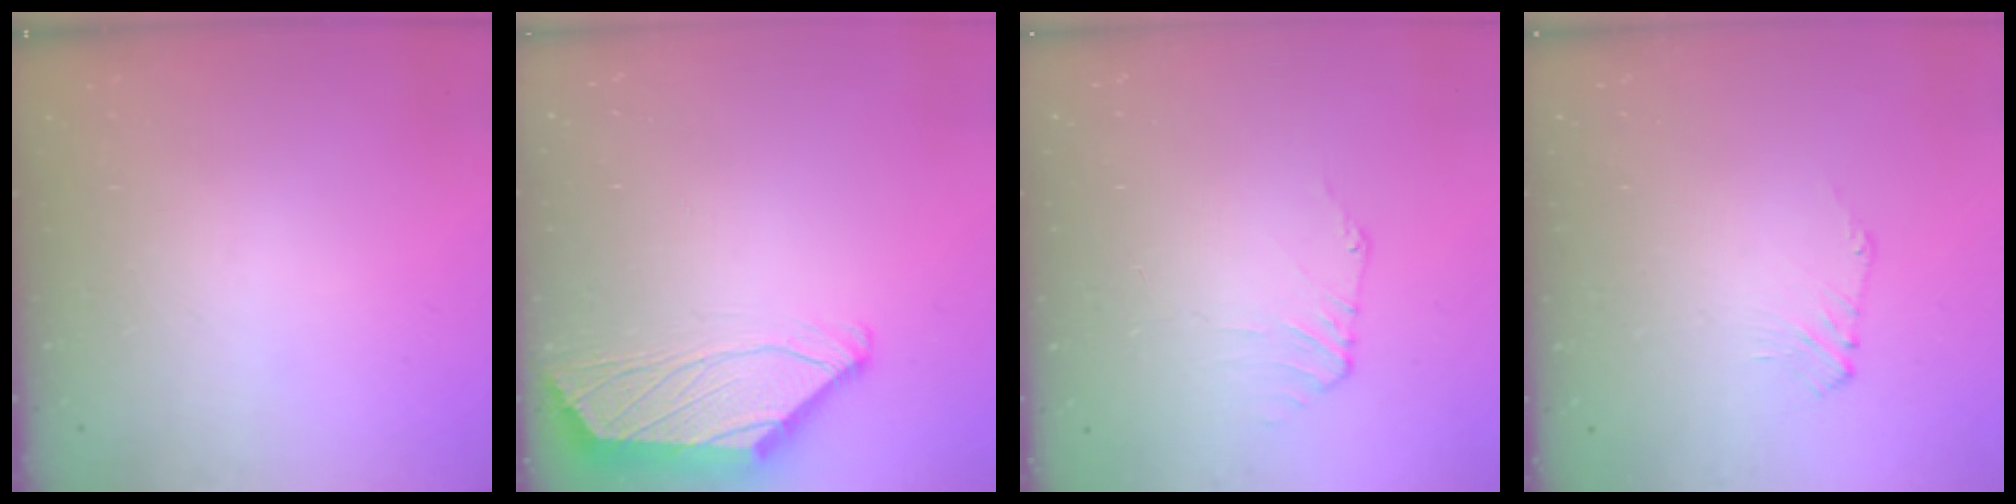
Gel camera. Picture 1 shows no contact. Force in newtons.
{"total": 2.1, "press": 2.0, "slide": 0.8}
{"total": 0.9, "press": 0.8, "slide": 0.4}
{"total": 1.1, "press": 1.0, "slide": 0.4}